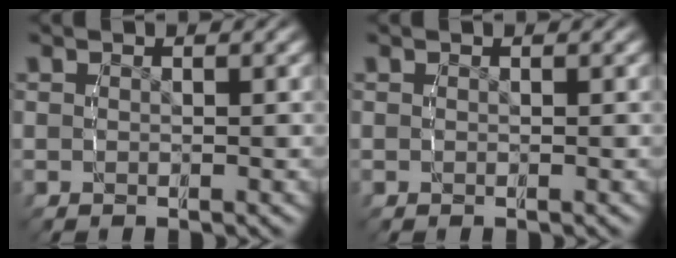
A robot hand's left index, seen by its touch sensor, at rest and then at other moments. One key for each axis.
{"total": 0.0}